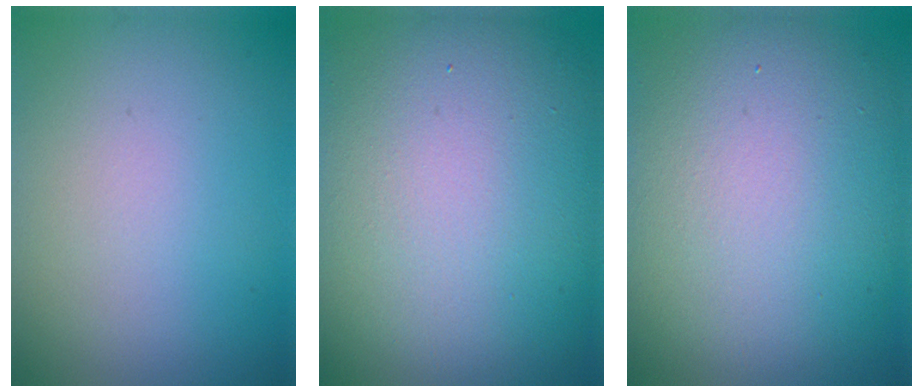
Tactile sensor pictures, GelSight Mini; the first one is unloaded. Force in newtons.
{"total": 17.8, "press": 17.7, "slide": 1.1}
{"total": 13.7, "press": 13.6, "slide": 1.2}